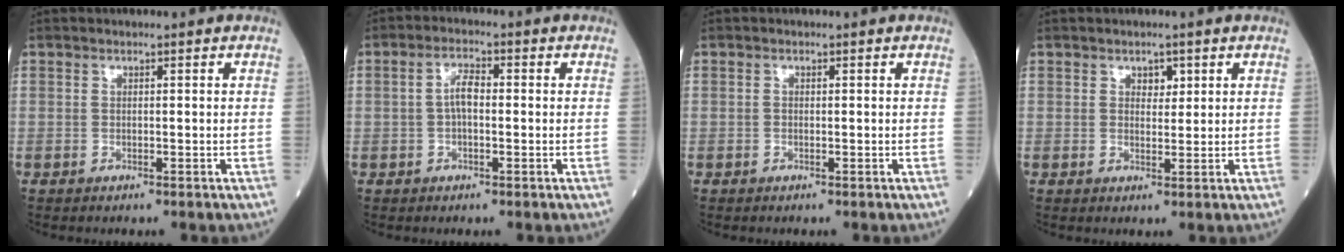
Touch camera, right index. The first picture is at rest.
{"total": 3.4, "force": [-0.2, 1.4, 3.1], "torque": [-0.062, 0.013, -0.004]}
{"total": 0.0}
{"total": 1.8, "force": [1.0, 1.2, 1.0], "torque": [-0.008, -0.001, 0.014]}